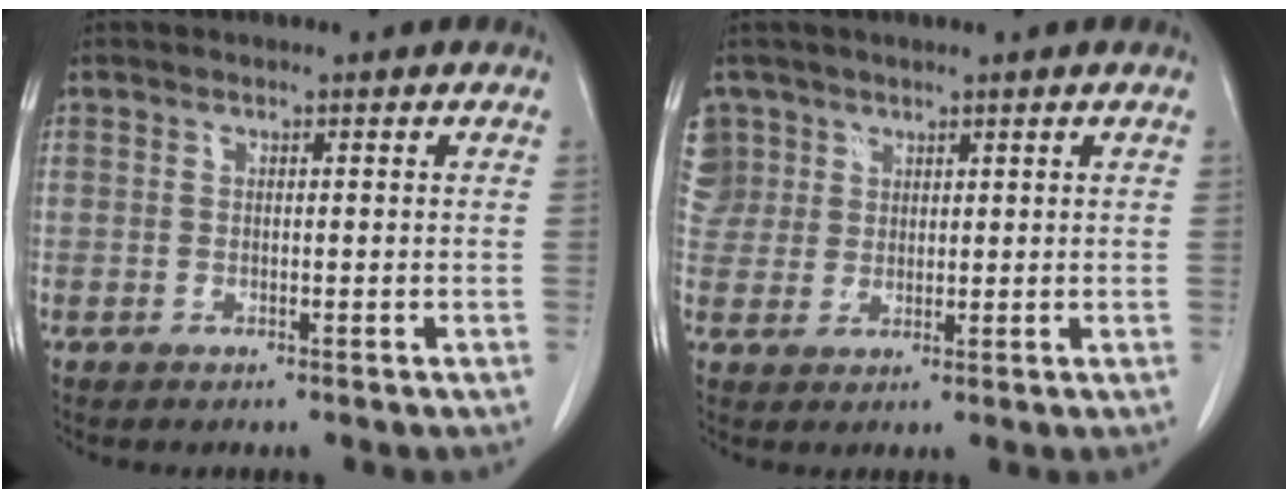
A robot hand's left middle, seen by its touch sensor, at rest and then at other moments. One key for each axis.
{"total": 7.1, "fx": 3.8, "fy": 6.0, "fz": 0.3, "tx": -0.010, "ty": 0.017, "tz": 0.086}